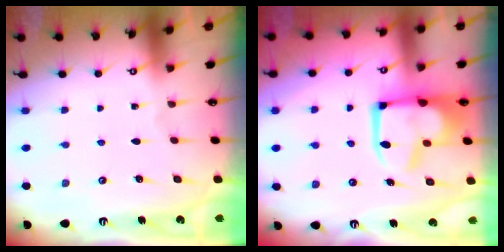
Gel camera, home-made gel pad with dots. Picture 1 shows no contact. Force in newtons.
{"total": 13.3, "press": 13.3, "slide": 1.1}